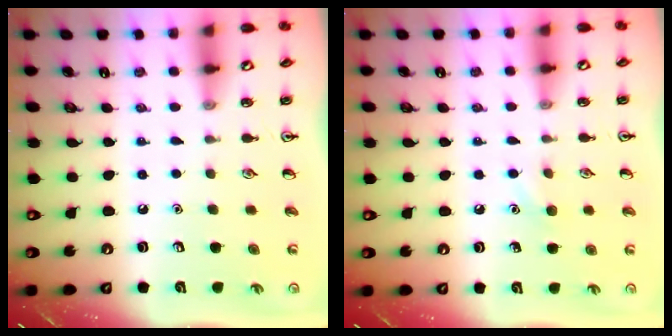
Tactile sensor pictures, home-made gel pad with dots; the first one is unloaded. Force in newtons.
{"total": 5.3, "press": 5.1, "slide": 1.4}